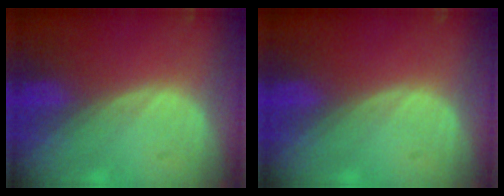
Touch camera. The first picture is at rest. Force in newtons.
{"total": 0.0}